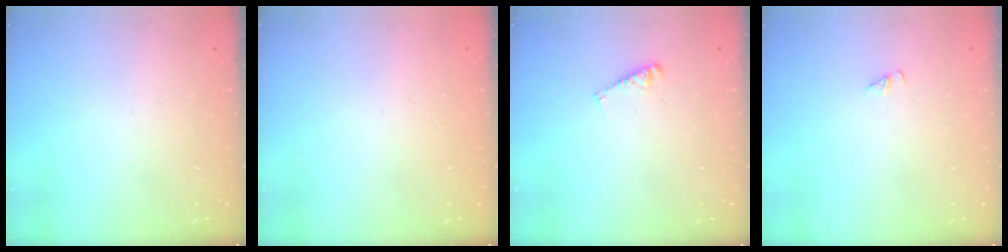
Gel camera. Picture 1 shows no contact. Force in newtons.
{"total": 0.0}
{"total": 3.5, "press": 3.5, "slide": 0.3}
{"total": 0.8, "press": 0.8, "slide": 0.1}